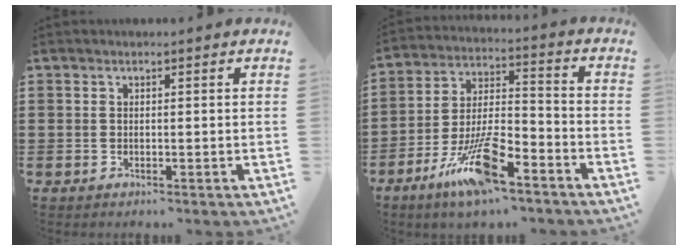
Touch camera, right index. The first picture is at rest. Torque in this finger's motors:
{"motor_torque": [1.74, -0.40, 1.05, 0.21]}